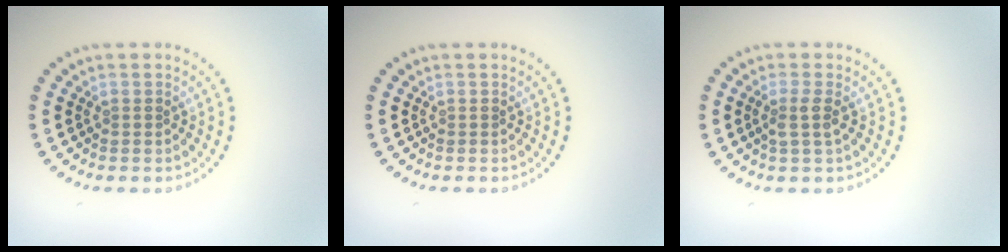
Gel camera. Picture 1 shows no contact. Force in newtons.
{"total": 0.0}
{"total": 1.5, "press": 1.2, "slide": 0.9}